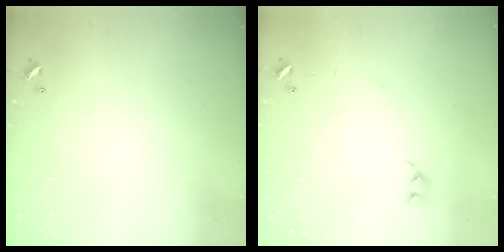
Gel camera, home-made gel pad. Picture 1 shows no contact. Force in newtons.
{"total": 5.1, "press": 5.0, "slide": 1.0}